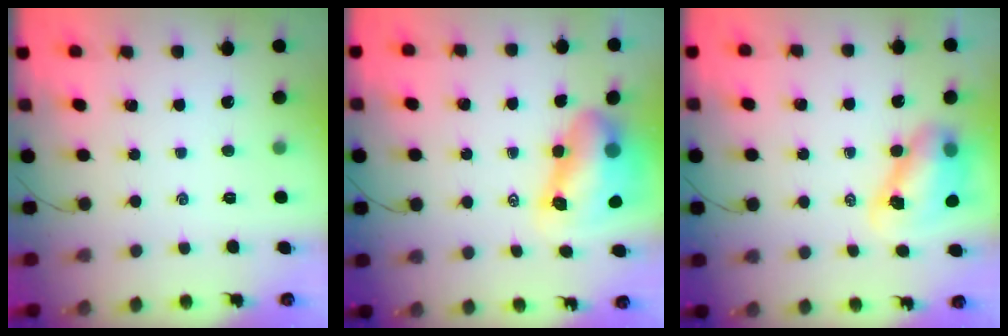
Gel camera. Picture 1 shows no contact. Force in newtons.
{"total": 10.0, "press": 9.6, "slide": 2.8}
{"total": 8.2, "press": 8.1, "slide": 1.7}